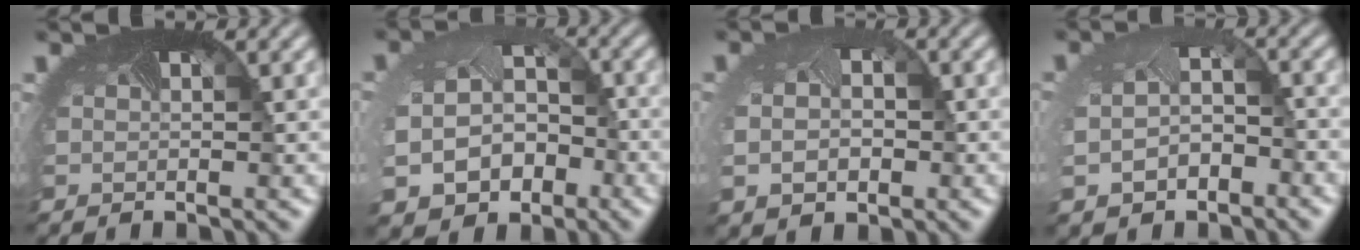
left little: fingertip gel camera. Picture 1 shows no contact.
{"total": 7.4, "force": [-2.4, 5.8, 4.0], "torque": [-0.092, -0.042, -0.019]}
{"total": 3.8, "force": [-0.3, 2.9, 2.5], "torque": [-0.056, -0.012, 0.004]}
{"total": 3.9, "force": [-1.1, 2.6, 2.8], "torque": [-0.073, -0.016, -0.016]}